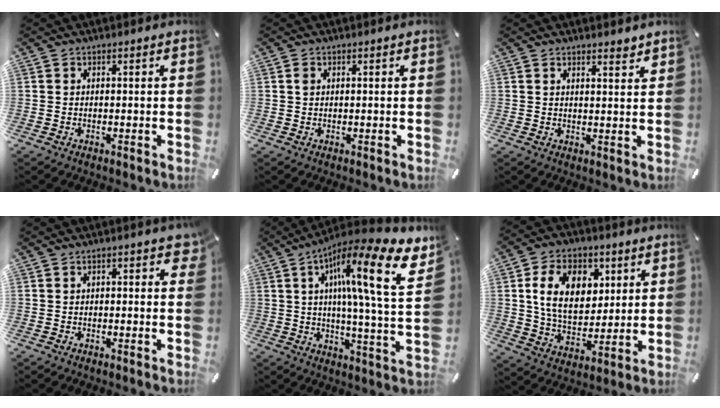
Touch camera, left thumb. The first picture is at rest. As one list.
[{"total": 0.7, "force": [0.2, 0.6, 0.3], "torque": [0.000, 0.000, 0.000]}, {"total": 2.6, "force": [2.3, 0.4, 1.0], "torque": [-0.014, -0.014, 0.041]}, {"total": 2.6, "force": [0.7, 1.2, 2.2], "torque": [-0.028, 0.000, 0.007]}, {"total": 21.1, "force": [8.8, 3.8, 18.8], "torque": [-0.301, -0.048, 0.123]}, {"total": 14.4, "force": [4.7, 10.3, 8.9], "torque": [-0.153, 0.001, 0.085]}]